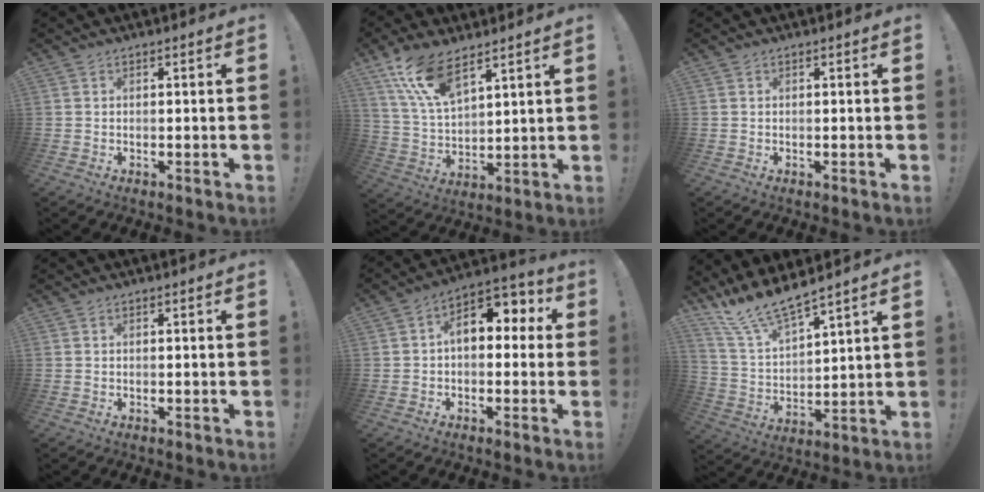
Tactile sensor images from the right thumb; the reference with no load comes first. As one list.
[{"total": 13.2, "force": [9.4, 5.0, 7.9], "torque": [-0.162, -0.043, 0.177]}, {"total": 0.0}, {"total": 0.0}, {"total": 10.3, "force": [2.3, 6.7, 7.4], "torque": [-0.103, 0.003, 0.046]}, {"total": 11.9, "force": [11.0, 1.2, 4.4], "torque": [-0.108, -0.088, 0.198]}]